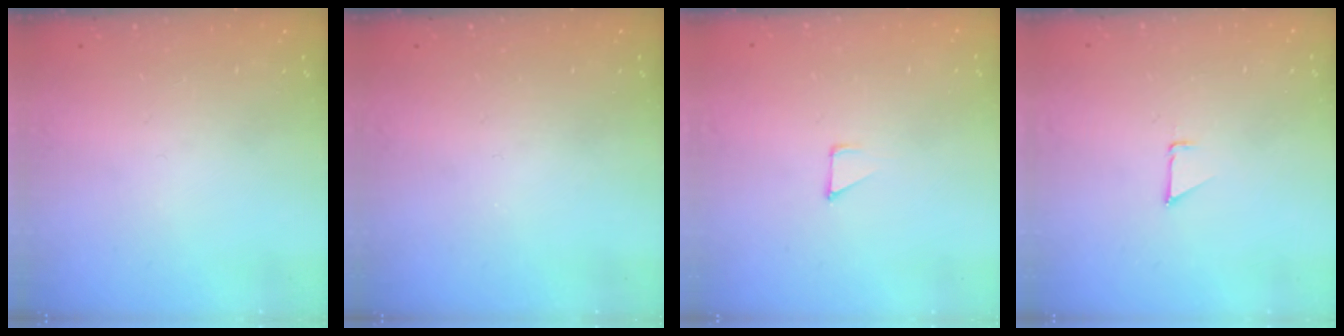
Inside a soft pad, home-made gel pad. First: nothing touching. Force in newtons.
{"total": 0.0}
{"total": 3.4, "press": 3.4, "slide": 0.3}
{"total": 0.9, "press": 0.9, "slide": 0.1}